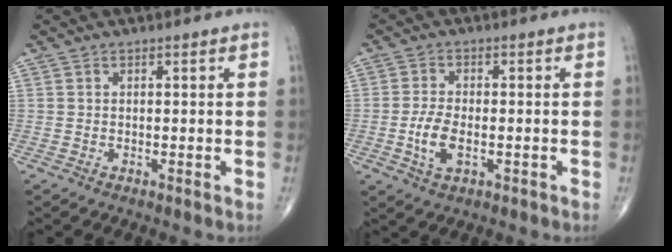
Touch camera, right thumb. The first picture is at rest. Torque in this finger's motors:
{"motor_torque": [0.25, 0.19, 0.64, 0.07, 0.01]}